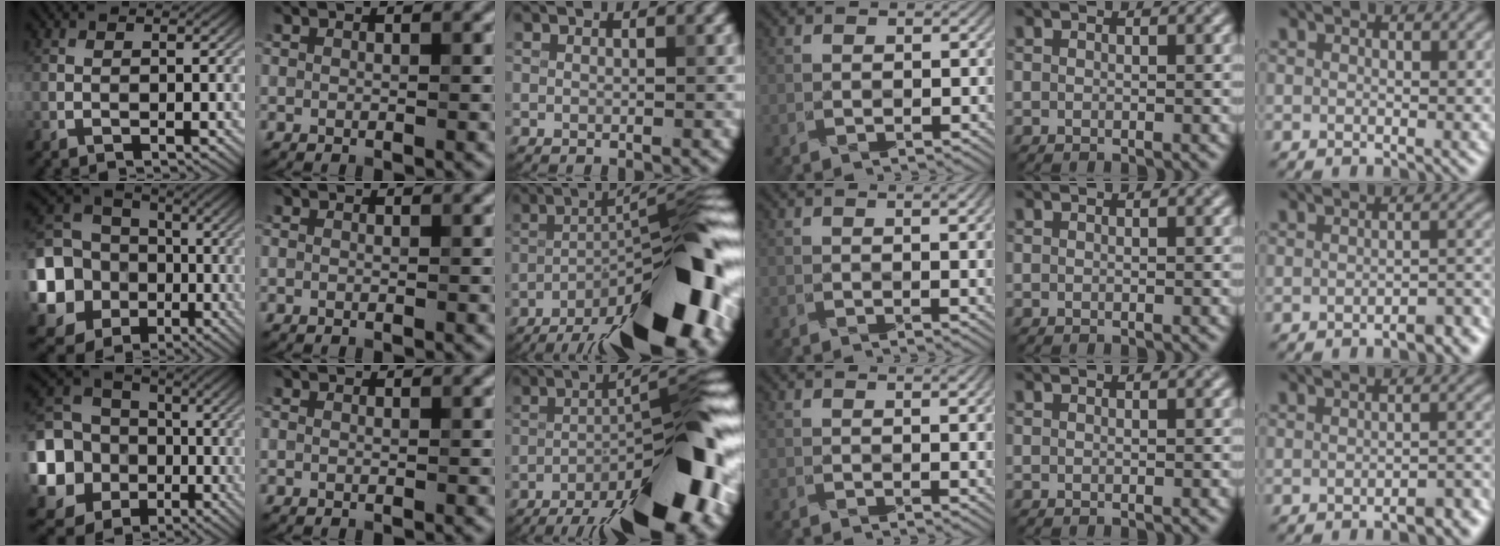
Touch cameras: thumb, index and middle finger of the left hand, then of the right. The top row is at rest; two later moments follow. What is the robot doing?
{"motion": "wrap", "object": "string"}